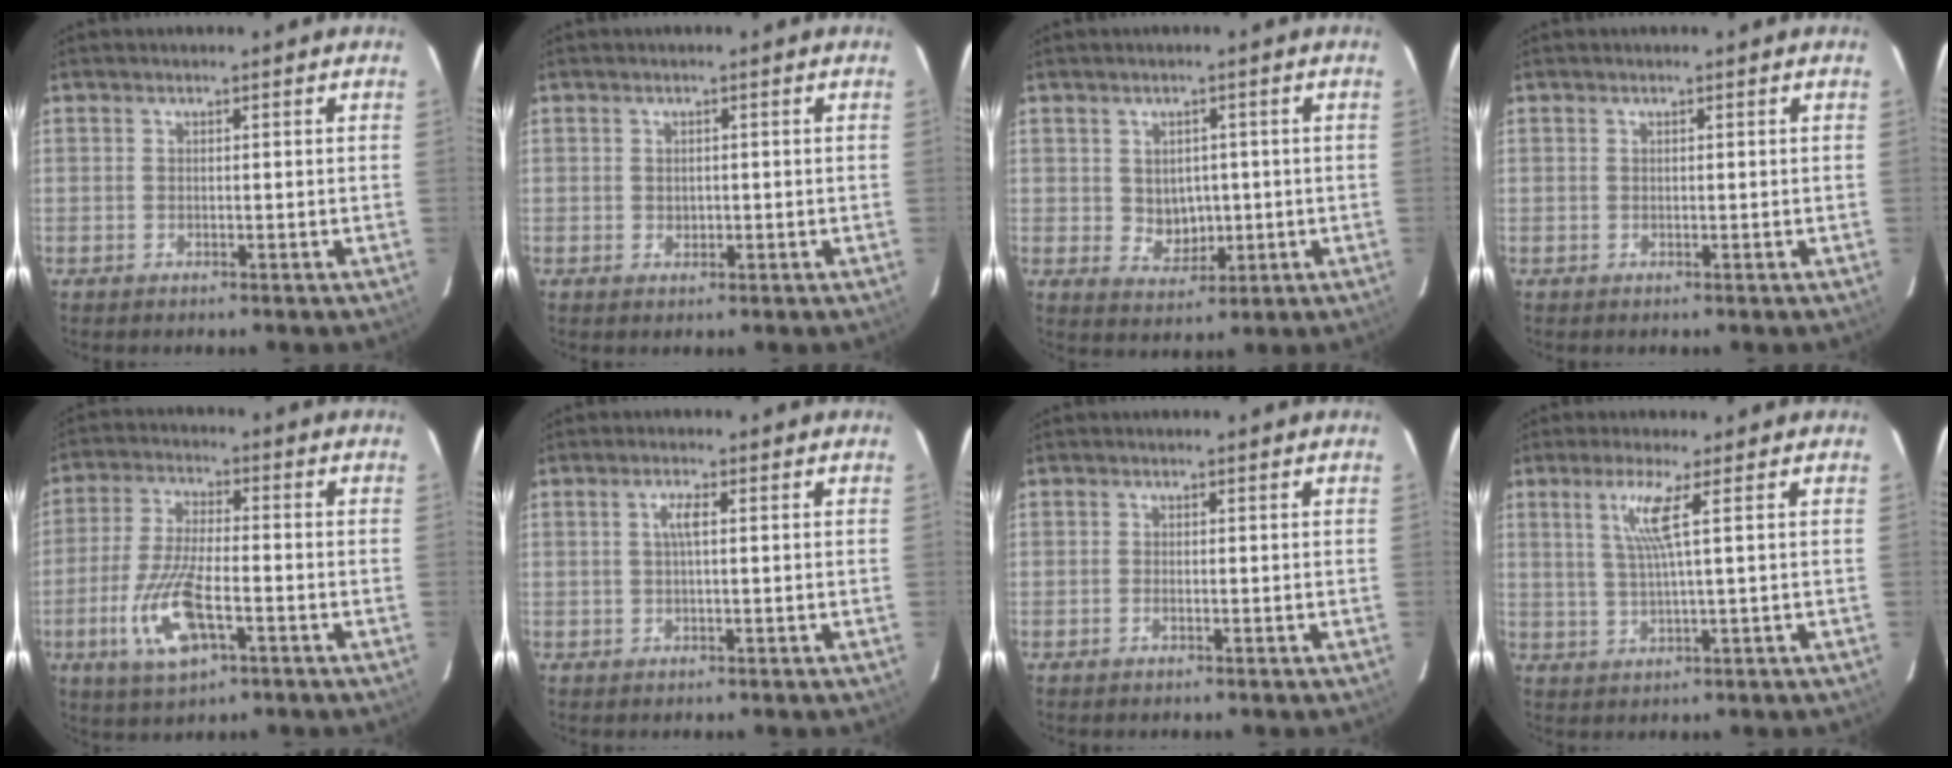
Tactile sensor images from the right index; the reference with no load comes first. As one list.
[{"total": 1.3, "force": [0.0, 1.2, 0.6], "torque": [-0.008, 0.002, 0.001]}, {"total": 5.0, "force": [0.2, 4.4, 2.5], "torque": [-0.044, 0.003, 0.015]}, {"total": 0.0}, {"total": 12.5, "force": [-4.7, 4.4, 10.7], "torque": [-0.229, -0.012, -0.086]}, {"total": 2.3, "force": [0.3, 0.2, 2.2], "torque": [-0.044, 0.004, 0.004]}, {"total": 0.7, "force": [-0.3, 0.2, 0.6], "torque": [-0.012, 0.000, -0.007]}, {"total": 5.1, "force": [1.9, -1.0, 4.6], "torque": [-0.085, -0.001, 0.040]}]